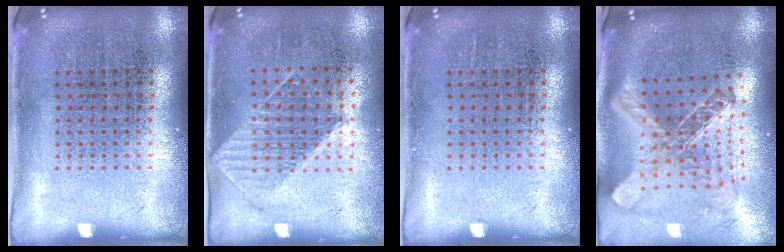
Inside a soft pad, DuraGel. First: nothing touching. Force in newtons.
{"total": 1.0, "press": 0.9, "slide": 0.3}
{"total": 0.0}
{"total": 2.7, "press": 2.0, "slide": 1.9}